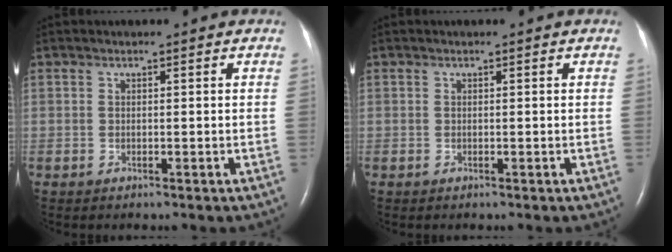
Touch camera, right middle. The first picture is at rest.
{"total": 0.0}